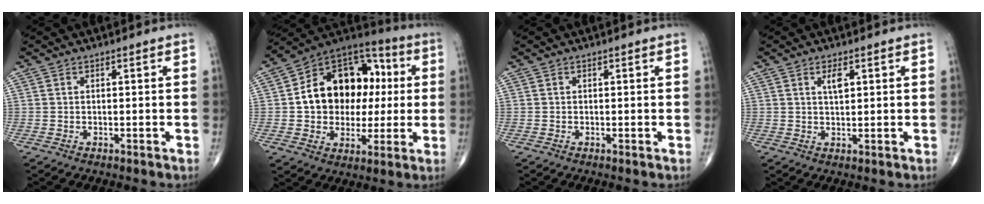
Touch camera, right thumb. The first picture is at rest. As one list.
[{"total": 20.1, "force": [1.9, 14.9, 13.4], "torque": [-0.160, 0.032, 0.031]}, {"total": 0.0}, {"total": 2.8, "force": [1.2, 1.1, 2.3], "torque": [-0.036, -0.006, 0.022]}]